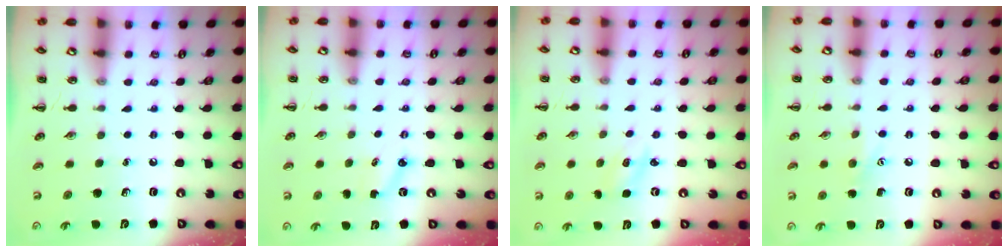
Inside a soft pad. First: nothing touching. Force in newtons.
{"total": 2.9, "press": 2.7, "slide": 0.8}
{"total": 2.2, "press": 2.1, "slide": 0.6}
{"total": 6.8, "press": 6.6, "slide": 1.7}